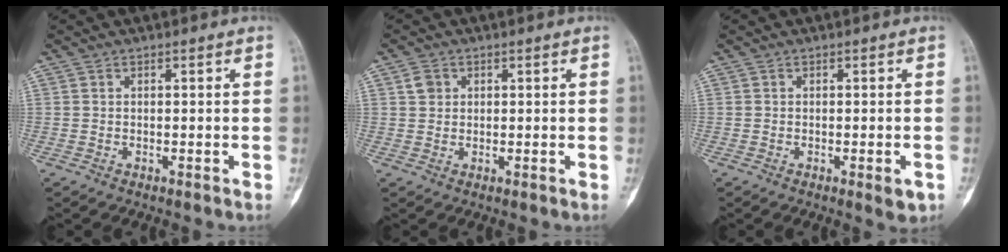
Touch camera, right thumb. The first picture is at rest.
{"total": 2.2, "force": [0.8, 1.9, 0.8], "torque": [-0.004, 0.002, 0.014]}
{"total": 2.7, "force": [-1.0, 0.8, 2.3], "torque": [-0.022, -0.001, -0.011]}